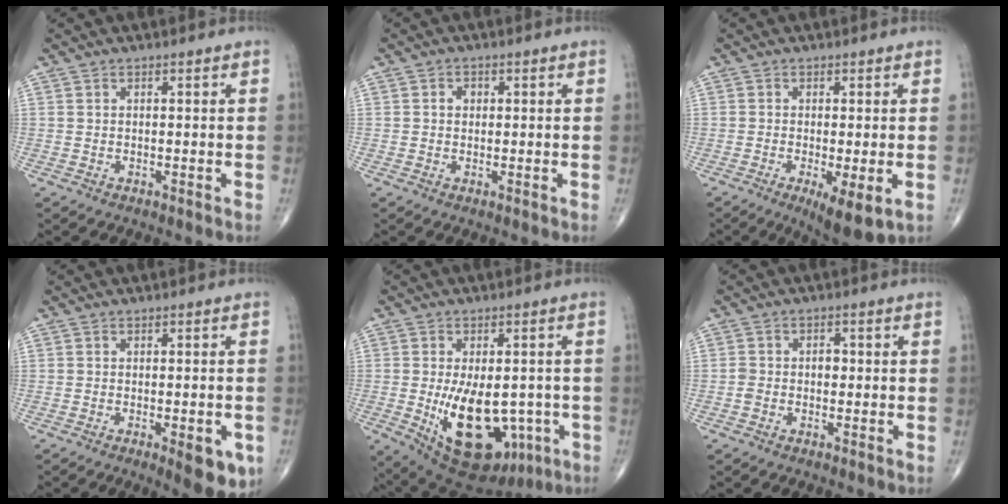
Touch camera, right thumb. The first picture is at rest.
{"total": 1.5, "force": [0.2, 1.3, 0.7], "torque": [-0.005, 0.002, 0.001]}
{"total": 7.5, "force": [-2.4, 2.1, 6.8], "torque": [-0.107, -0.020, -0.037]}
{"total": 7.4, "force": [-3.0, 2.4, 6.3], "torque": [-0.059, -0.001, -0.033]}
{"total": 18.2, "force": [-4.7, 10.4, 14.2], "torque": [-0.194, 0.000, -0.041]}
{"total": 2.7, "force": [-0.5, 2.0, 1.7], "torque": [-0.023, 0.017, -0.009]}